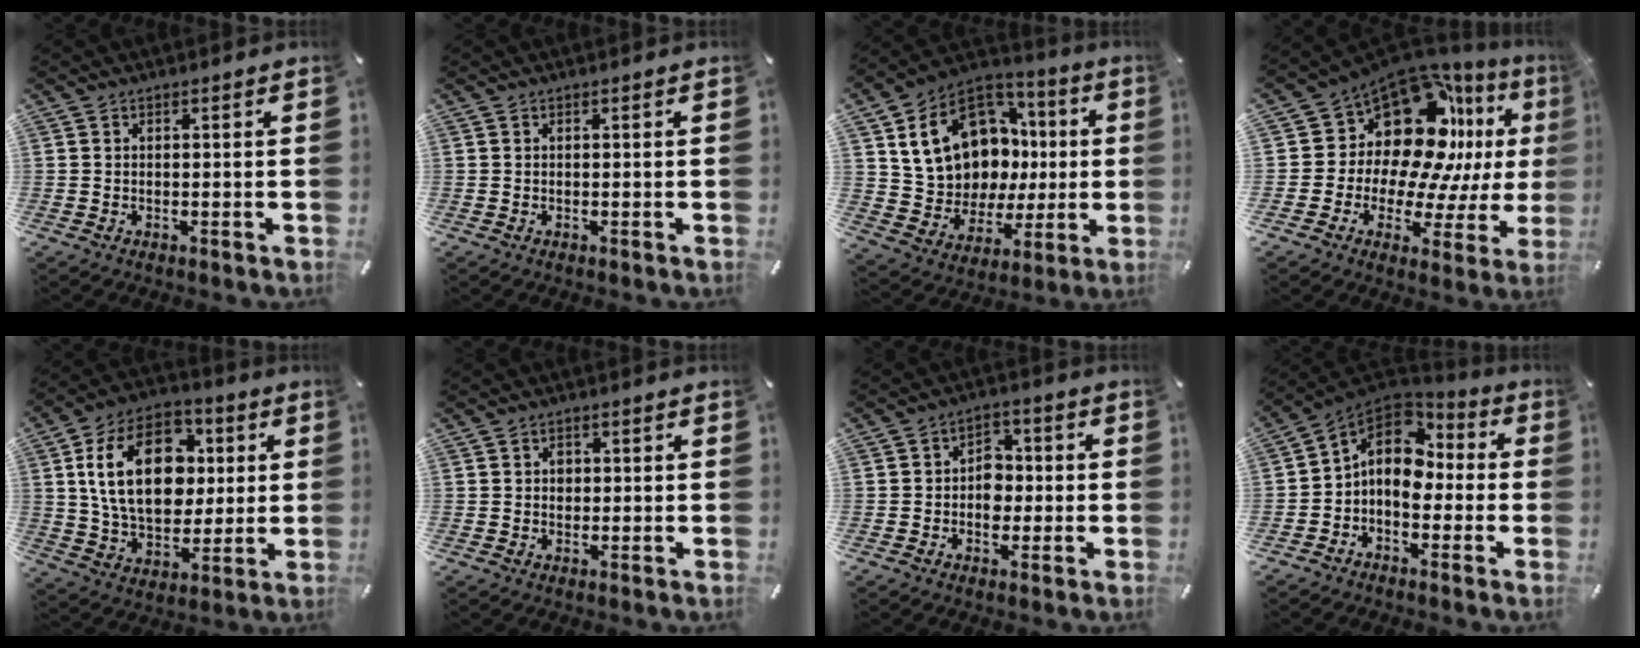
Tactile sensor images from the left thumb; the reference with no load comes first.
{"total": 0.0}
{"total": 18.4, "force": [4.9, 15.0, 9.5], "torque": [-0.170, -0.025, 0.113]}
{"total": 18.3, "force": [8.7, 12.2, 10.4], "torque": [-0.164, -0.092, 0.152]}
{"total": 20.8, "force": [3.7, 14.5, 14.4], "torque": [-0.264, 0.009, 0.063]}
{"total": 1.9, "force": [0.1, 1.7, 0.8], "torque": [-0.002, 0.001, -0.004]}
{"total": 5.9, "force": [-1.2, 4.9, 3.1], "torque": [-0.033, 0.007, -0.025]}
{"total": 10.2, "force": [-0.3, 8.0, 6.2], "torque": [-0.127, 0.006, -0.006]}